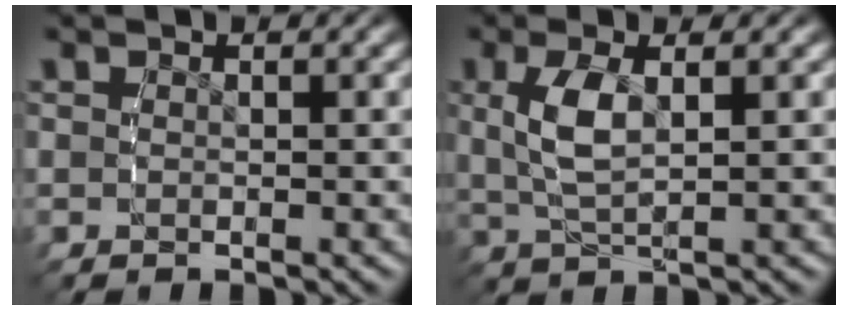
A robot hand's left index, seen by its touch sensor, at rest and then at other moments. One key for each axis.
{"total": 3.2, "fx": 1.1, "fy": 0.7, "fz": 2.9, "tx": -0.075, "ty": -0.003, "tz": 0.028}